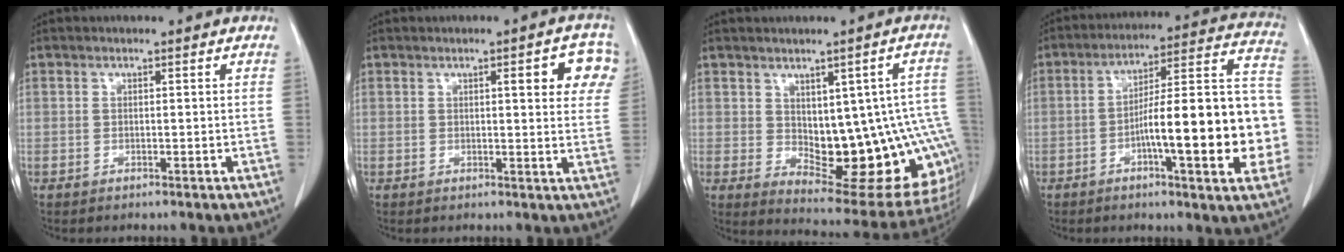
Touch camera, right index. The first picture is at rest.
{"total": 6.9, "force": [2.7, 1.5, 6.2], "torque": [-0.064, 0.007, 0.026]}
{"total": 18.8, "force": [-1.6, 7.2, 17.4], "torque": [-0.155, 0.013, 0.008]}
{"total": 20.2, "force": [-4.4, 3.2, 19.5], "torque": [-0.229, 0.035, -0.060]}